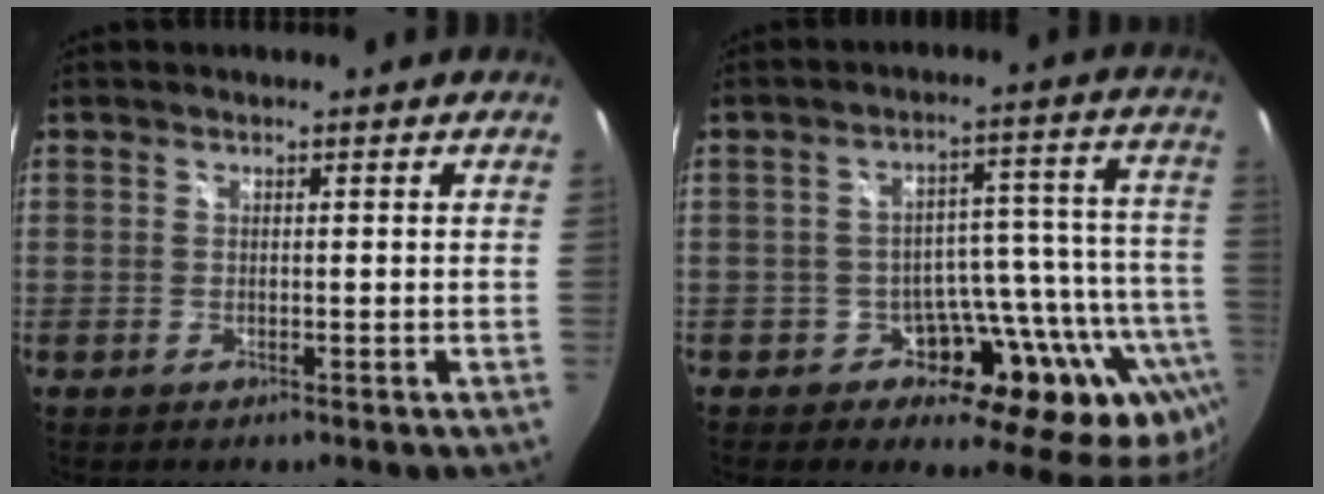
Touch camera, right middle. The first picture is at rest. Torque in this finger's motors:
{"motor_torque": [1.74, -0.40, 0.14, 0.02]}